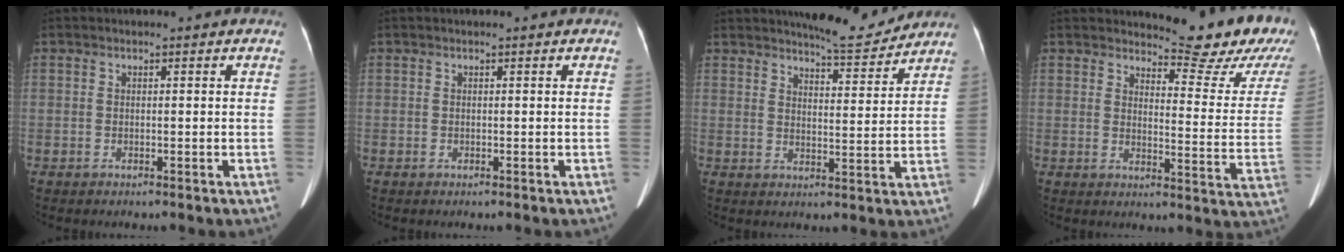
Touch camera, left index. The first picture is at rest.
{"total": 0.0}
{"total": 7.8, "force": [7.6, 0.8, 1.5], "torque": [-0.026, -0.013, 0.103]}
{"total": 14.5, "force": [13.5, 1.3, 5.1], "torque": [-0.058, -0.086, 0.141]}